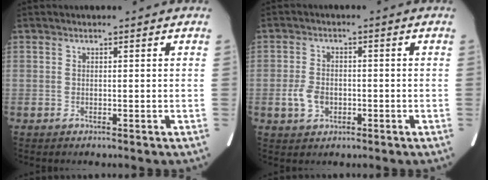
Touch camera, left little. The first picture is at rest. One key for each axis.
{"total": 3.9, "fx": -1.2, "fy": 2.9, "fz": 2.3, "tx": -0.052, "ty": 0.004, "tz": -0.014}